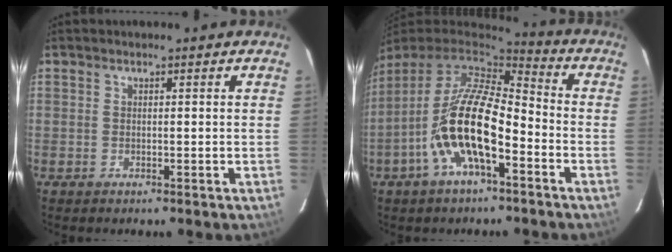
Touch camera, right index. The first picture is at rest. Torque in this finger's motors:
{"motor_torque": [1.57, -0.57, 1.05, 0.21]}